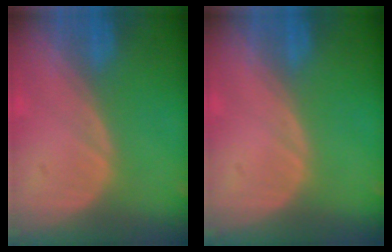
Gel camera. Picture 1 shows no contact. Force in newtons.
{"total": 0.0}